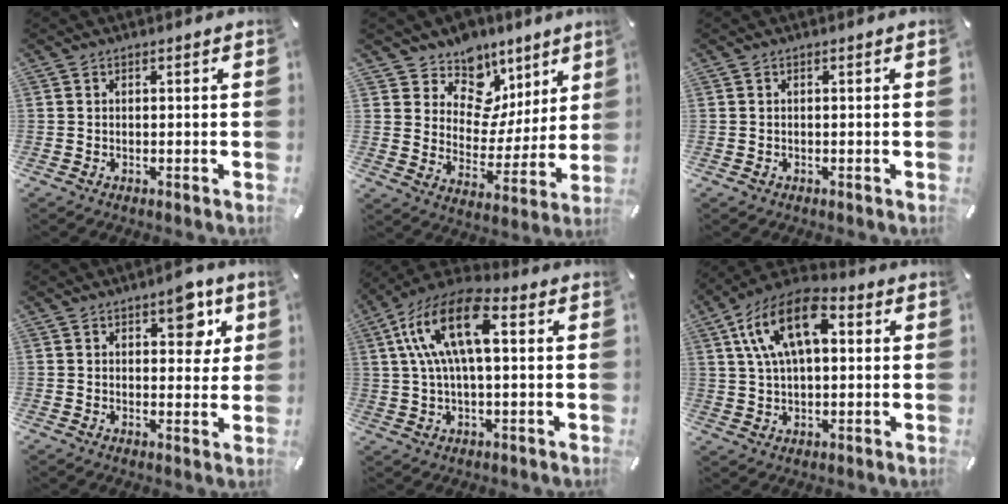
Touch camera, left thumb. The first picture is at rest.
{"total": 10.9, "force": [6.8, 8.3, 2.2], "torque": [-0.030, -0.075, 0.126]}
{"total": 0.5, "force": [-0.1, 0.5, 0.2], "torque": [-0.002, 0.003, -0.004]}
{"total": 7.5, "force": [3.8, 4.2, 4.9], "torque": [-0.041, -0.017, 0.058]}
{"total": 15.7, "force": [4.2, 7.2, 13.3], "torque": [-0.285, 0.000, 0.073]}
{"total": 15.0, "force": [4.9, 8.4, 11.5], "torque": [-0.223, 0.005, 0.088]}